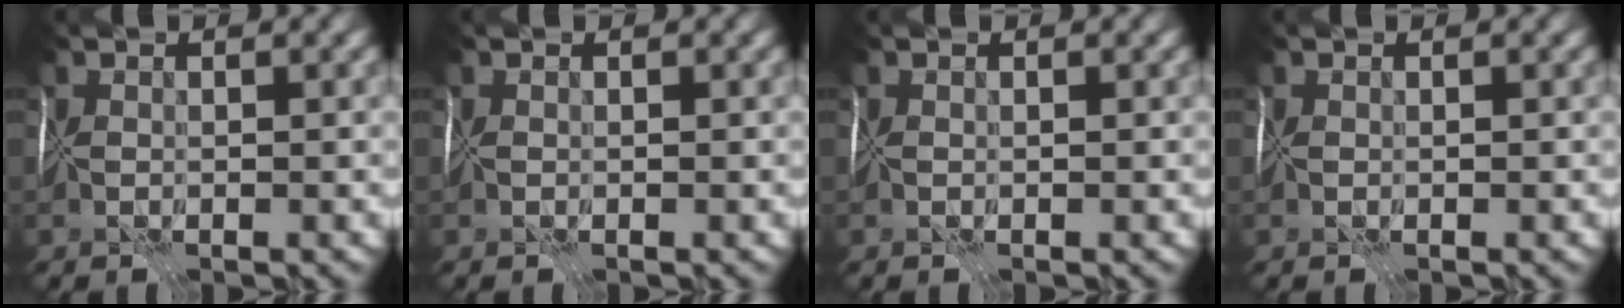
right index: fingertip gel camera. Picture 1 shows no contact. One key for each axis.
{"total": 0.0}
{"total": 0.0}
{"total": 0.0}